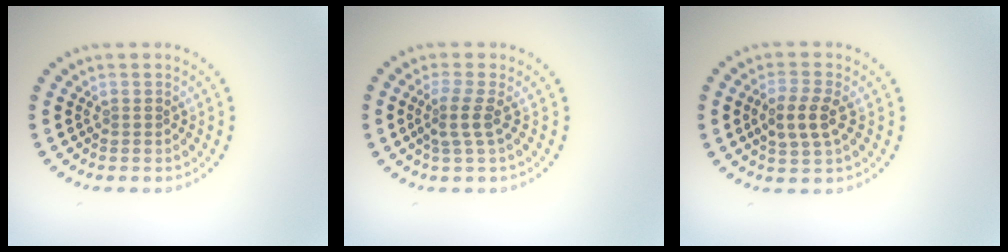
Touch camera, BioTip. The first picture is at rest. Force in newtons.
{"total": 2.2, "press": 1.4, "slide": 1.6}
{"total": 3.0, "press": 2.9, "slide": 0.8}